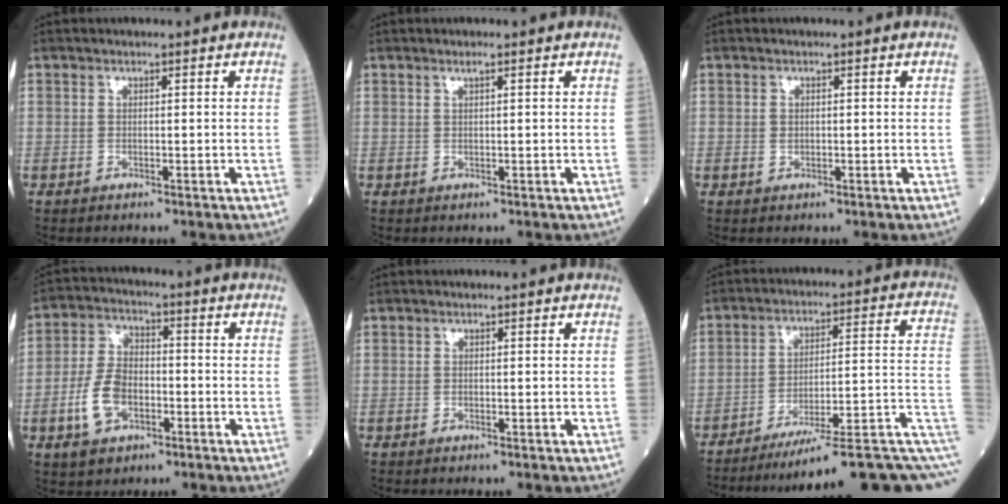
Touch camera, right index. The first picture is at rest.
{"total": 0.7, "force": [0.4, -0.1, 0.6], "torque": [-0.014, 0.001, 0.009]}
{"total": 0.9, "force": [0.0, 0.8, 0.4], "torque": [-0.007, 0.000, 0.003]}
{"total": 8.5, "force": [-2.8, 5.1, 6.2], "torque": [-0.137, 0.010, -0.052]}
{"total": 0.0}
{"total": 19.0, "force": [-12.7, 0.0, 14.0], "torque": [-0.115, 0.047, -0.183]}